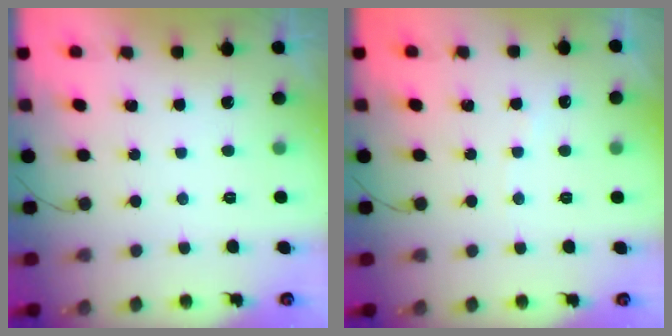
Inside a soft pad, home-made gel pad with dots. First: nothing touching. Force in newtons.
{"total": 2.9, "press": 2.9, "slide": 0.5}